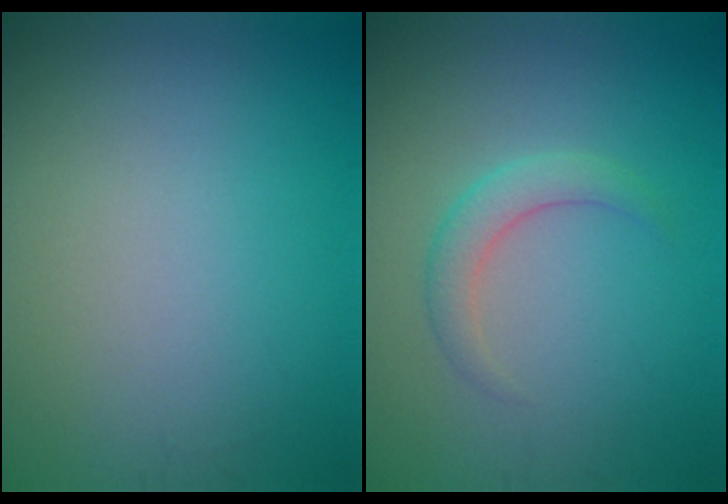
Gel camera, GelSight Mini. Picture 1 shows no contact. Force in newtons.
{"total": 2.2, "press": 2.2, "slide": 0.0}